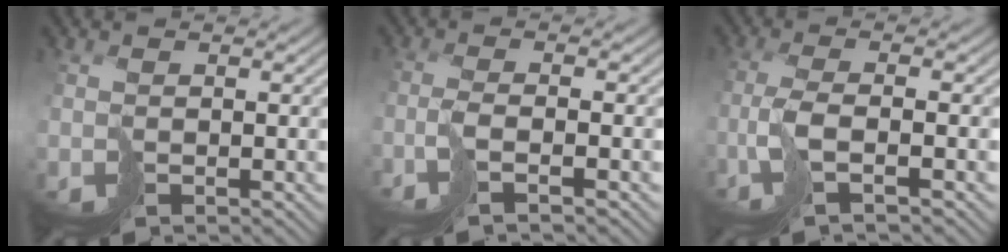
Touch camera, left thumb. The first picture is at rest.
{"total": 2.4, "force": [-1.1, -0.1, 2.1], "torque": [-0.029, 0.006, -0.038]}
{"total": 3.9, "force": [-1.0, 0.5, 3.7], "torque": [-0.065, 0.006, -0.038]}